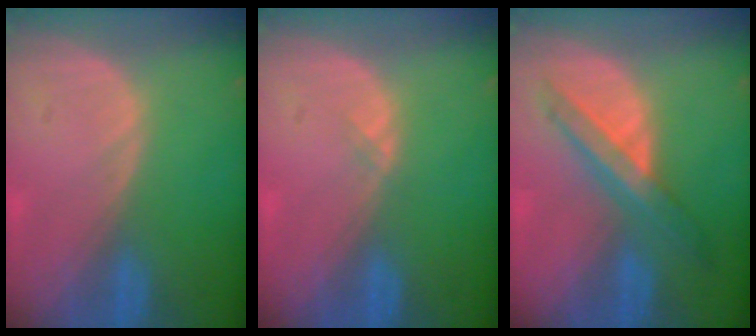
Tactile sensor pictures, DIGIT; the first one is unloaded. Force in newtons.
{"total": 0.8, "press": 0.5, "slide": 0.6}
{"total": 7.2, "press": 6.1, "slide": 3.8}